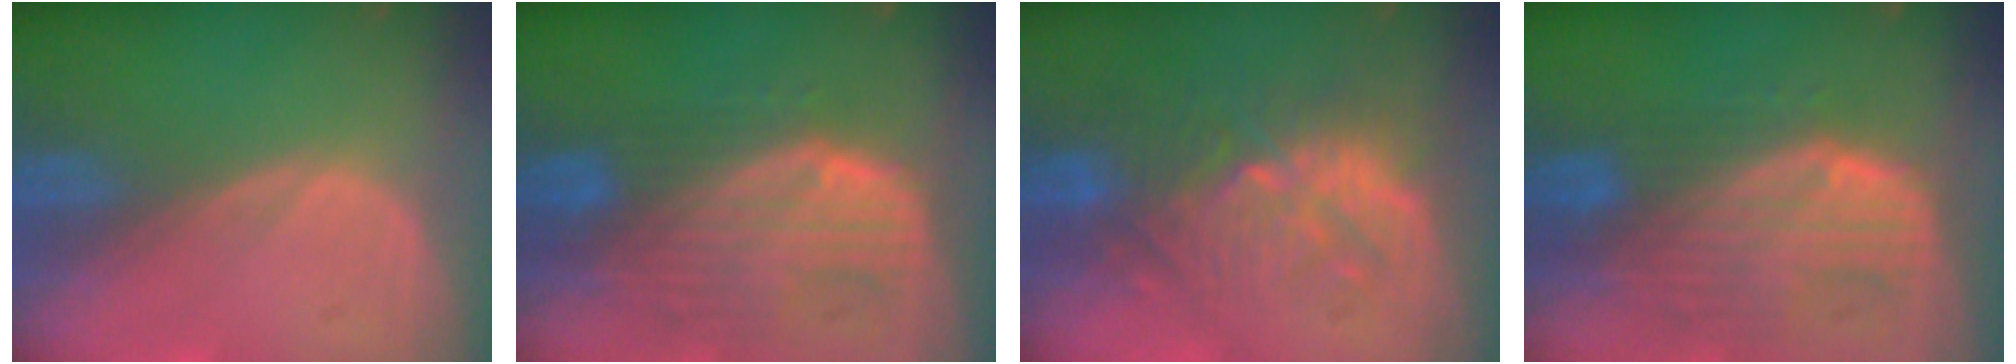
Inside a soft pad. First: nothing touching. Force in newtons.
{"total": 10.2, "press": 8.9, "slide": 5.1}
{"total": 9.3, "press": 9.1, "slide": 1.8}
{"total": 10.2, "press": 8.9, "slide": 5.1}